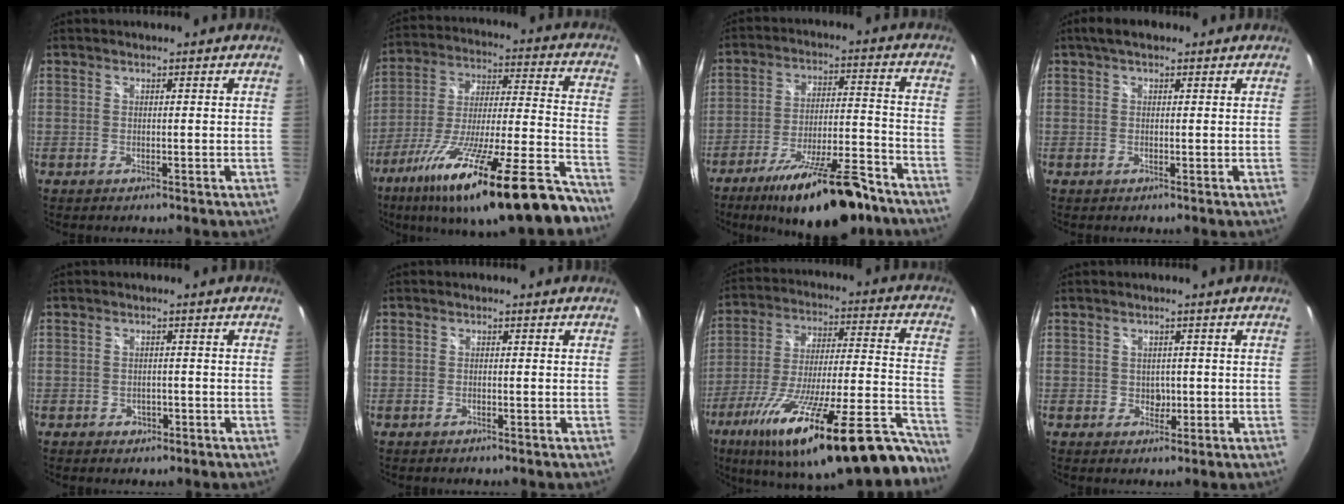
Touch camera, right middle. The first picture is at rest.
{"total": 28.6, "force": [-20.7, 3.1, 19.4], "torque": [-0.323, -0.065, -0.326]}
{"total": 19.3, "force": [-14.6, 4.6, 11.7], "torque": [-0.200, -0.016, -0.219]}
{"total": 3.6, "force": [2.1, 1.5, 2.4], "torque": [-0.040, 0.013, 0.033]}
{"total": 2.4, "force": [-1.1, 1.9, 0.8], "torque": [-0.015, -0.001, -0.016]}
{"total": 0.7, "force": [-0.6, 0.1, 0.4], "torque": [-0.006, 0.000, -0.011]}
{"total": 34.3, "force": [-25.5, 6.3, 22.1], "torque": [-0.333, -0.059, -0.381]}
{"total": 2.0, "force": [-0.2, 1.9, 0.7], "torque": [-0.006, 0.001, -0.001]}